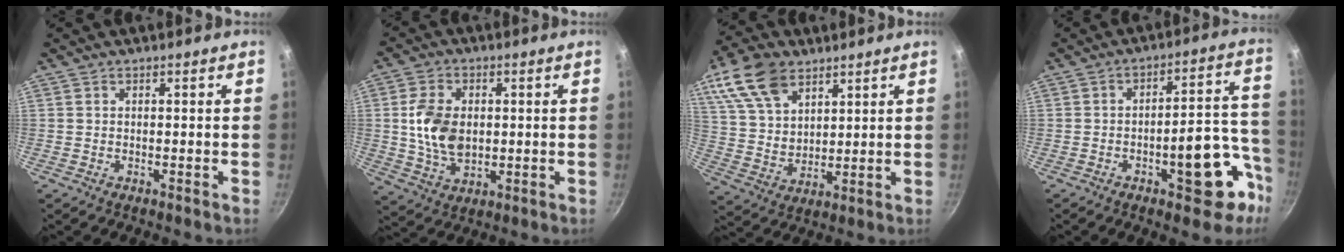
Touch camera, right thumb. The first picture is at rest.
{"total": 10.2, "force": [0.7, 6.9, 7.6], "torque": [-0.131, -0.005, 0.016]}
{"total": 14.8, "force": [8.1, 9.1, 8.3], "torque": [-0.148, -0.021, 0.162]}
{"total": 14.2, "force": [-6.1, 6.0, 11.3], "torque": [-0.097, 0.062, -0.076]}